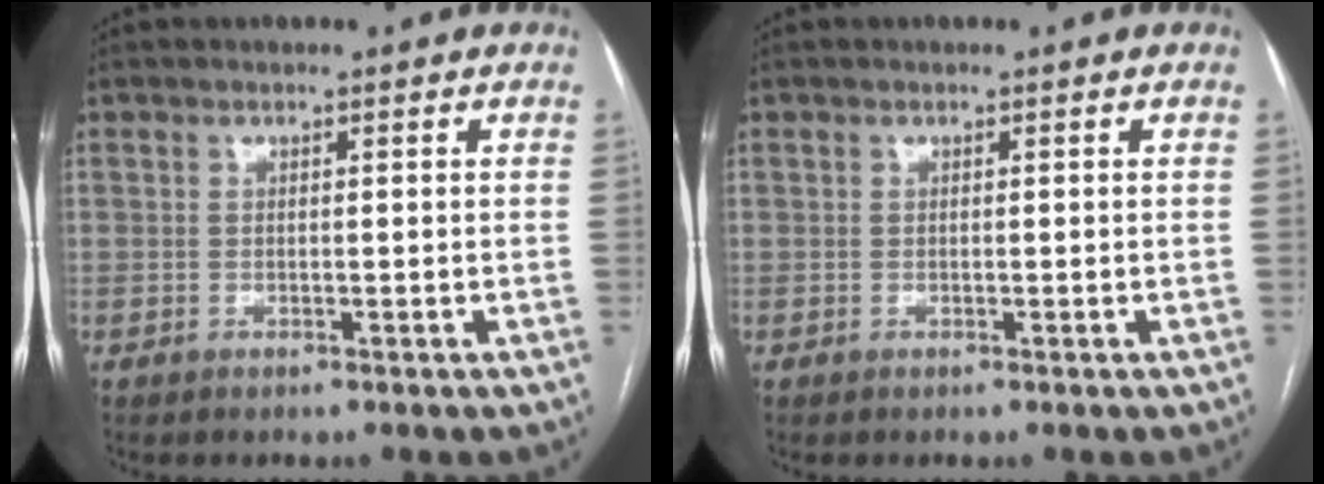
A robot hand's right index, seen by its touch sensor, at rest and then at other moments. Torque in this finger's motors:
{"motor_torque": [0.02, 0.03, 0.00, 0.01]}